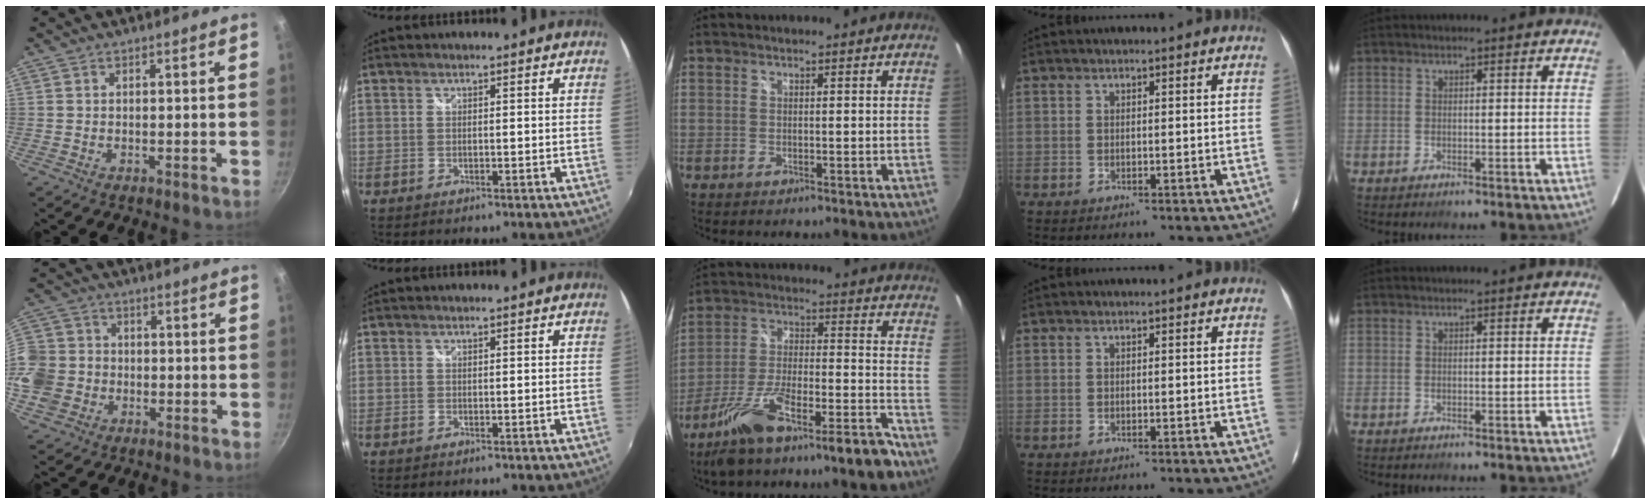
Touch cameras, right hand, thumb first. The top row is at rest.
{"thumb": {"total": 13.9, "force": [-3.0, 12.2, 6.0], "torque": [-0.128, 0.038, -0.069]}, "middle": {"total": 15.0, "force": [-11.8, 2.0, 9.0], "torque": [-0.167, 0.009, -0.195]}}